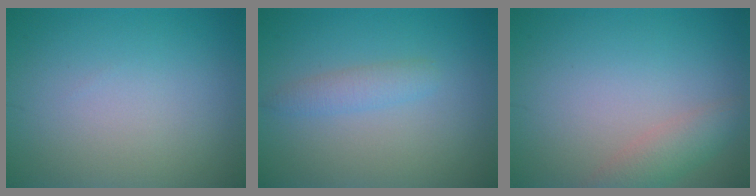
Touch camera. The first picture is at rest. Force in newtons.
{"total": 1.7, "press": 1.7, "slide": 0.1}
{"total": 2.5, "press": 2.5, "slide": 0.2}